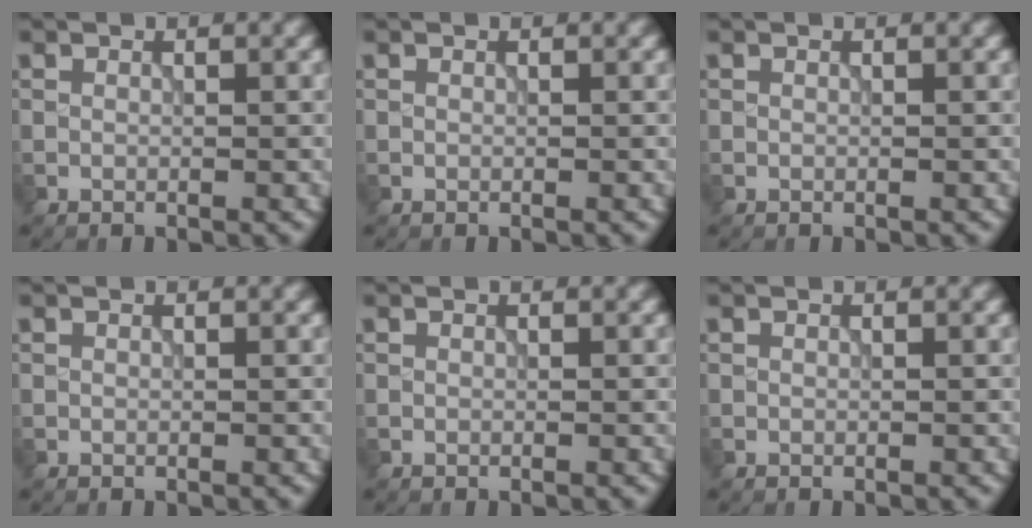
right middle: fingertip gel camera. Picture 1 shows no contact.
{"total": 0.0}
{"total": 0.0}
{"total": 0.0}
{"total": 0.0}
{"total": 0.0}